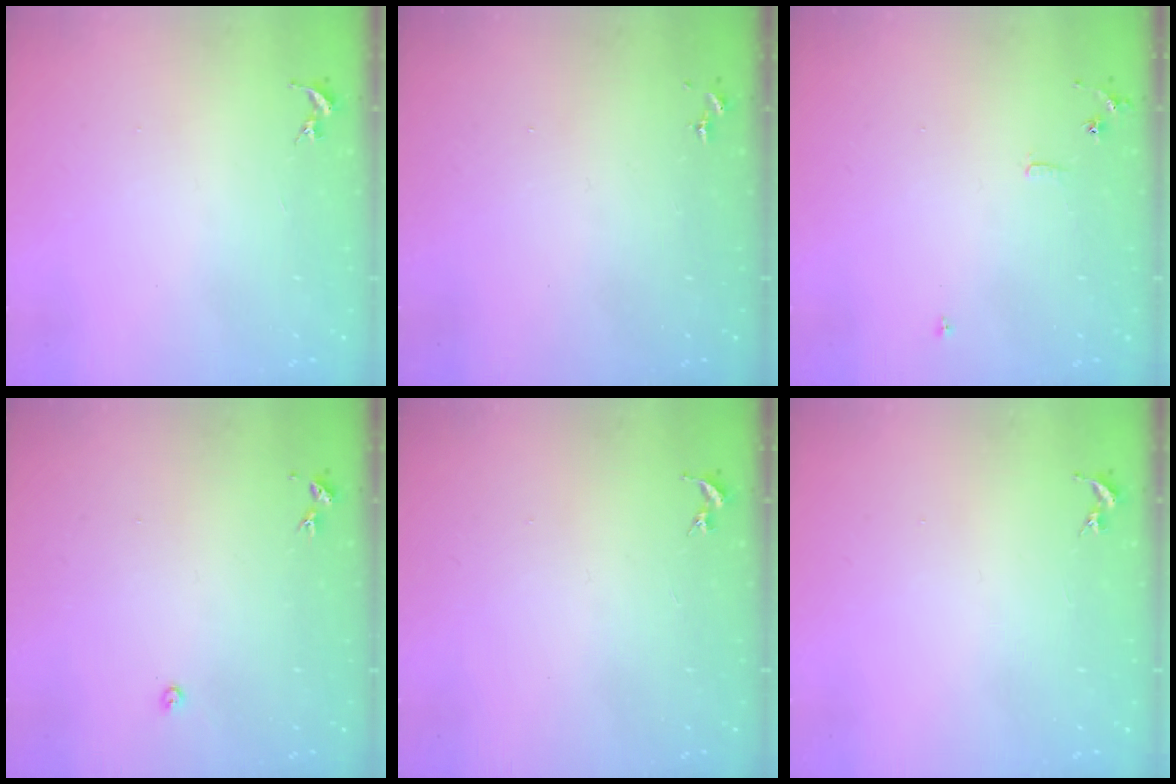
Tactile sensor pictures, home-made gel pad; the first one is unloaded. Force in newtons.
{"total": 0.0}
{"total": 5.6, "press": 5.6, "slide": 0.6}
{"total": 2.2, "press": 2.2, "slide": 0.3}
{"total": 0.0}
{"total": 0.0}